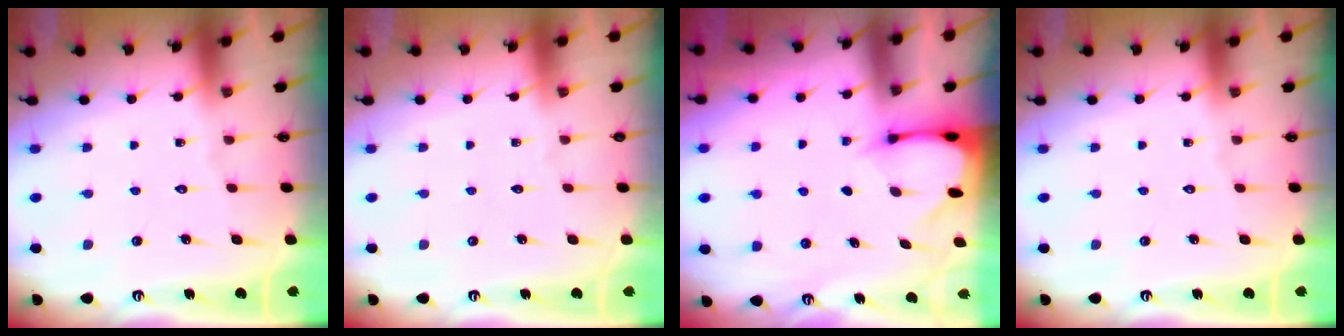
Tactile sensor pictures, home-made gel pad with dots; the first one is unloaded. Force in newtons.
{"total": 0.0}
{"total": 2.4, "press": 2.4, "slide": 0.3}
{"total": 0.0}